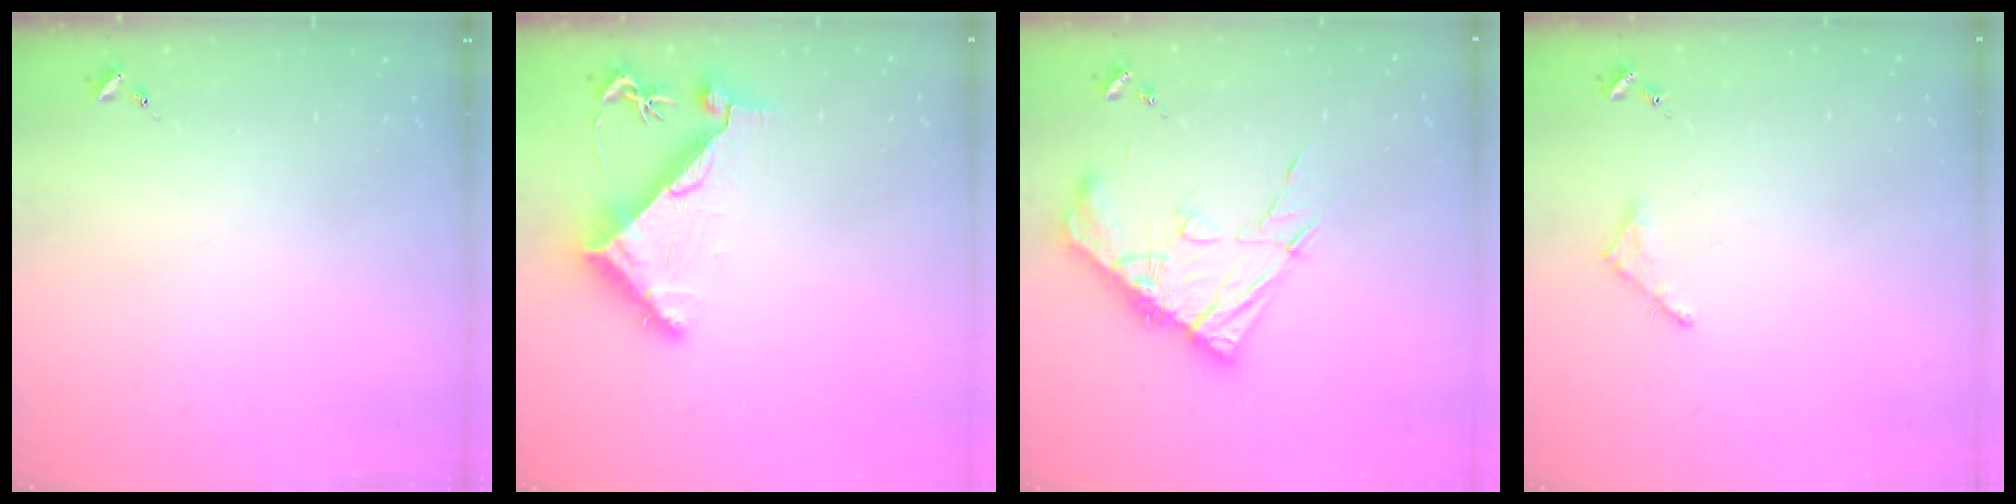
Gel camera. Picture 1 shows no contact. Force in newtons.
{"total": 7.5, "press": 7.4, "slide": 1.0}
{"total": 16.3, "press": 16.2, "slide": 1.3}
{"total": 2.7, "press": 2.7, "slide": 0.3}